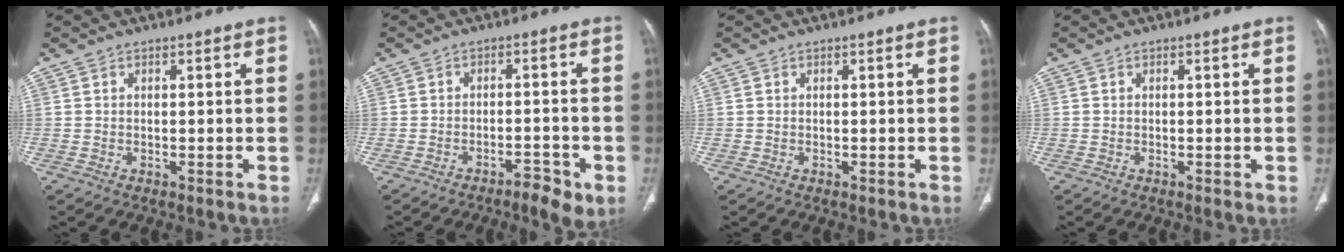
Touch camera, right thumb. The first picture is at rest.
{"total": 5.3, "force": [-3.0, 1.6, 4.1], "torque": [-0.060, 0.017, -0.040]}
{"total": 0.0}
{"total": 0.5, "force": [-0.1, 0.1, 0.5], "torque": [-0.011, -0.002, -0.001]}